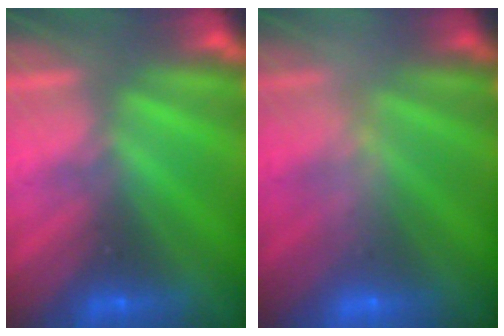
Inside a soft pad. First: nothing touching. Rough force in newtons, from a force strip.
{"total": 2.5}